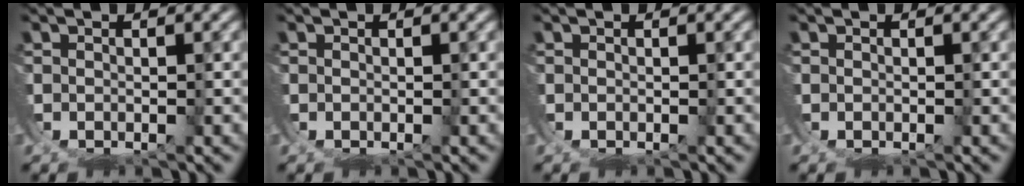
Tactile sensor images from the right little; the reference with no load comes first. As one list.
[{"total": 0.0}, {"total": 0.0}, {"total": 0.0}]